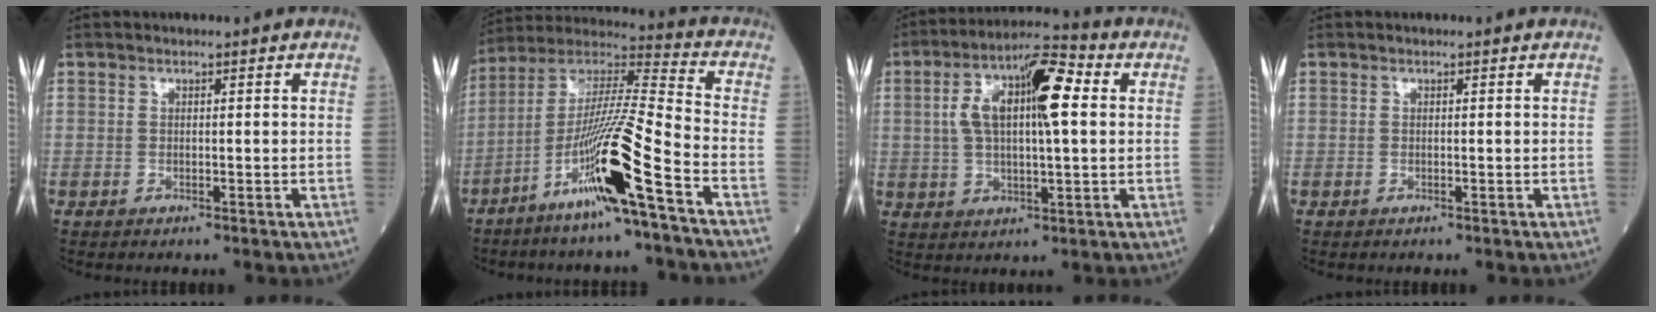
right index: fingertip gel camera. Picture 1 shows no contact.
{"total": 16.3, "force": [-7.8, -0.9, 14.3], "torque": [-0.281, -0.017, -0.148]}
{"total": 12.7, "force": [2.6, 3.3, 12.0], "torque": [-0.224, 0.034, 0.039]}
{"total": 0.0}